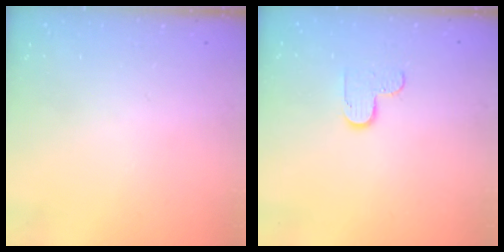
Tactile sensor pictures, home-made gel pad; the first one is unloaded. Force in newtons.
{"total": 5.7, "press": 5.7, "slide": 0.3}